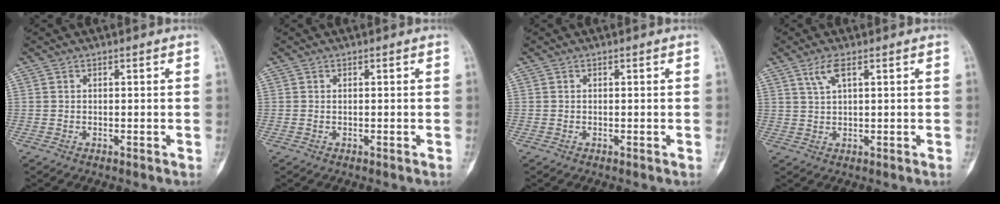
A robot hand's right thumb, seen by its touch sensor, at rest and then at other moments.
{"total": 0.0}
{"total": 0.0}
{"total": 3.4, "force": [1.8, 0.8, 2.7], "torque": [-0.065, 0.001, 0.043]}